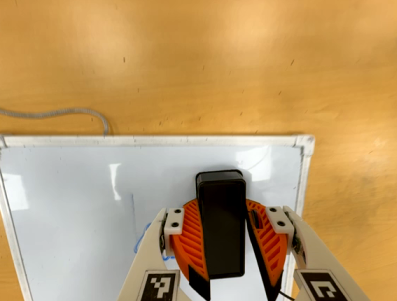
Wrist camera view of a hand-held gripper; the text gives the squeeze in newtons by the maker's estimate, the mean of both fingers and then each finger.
{"total": 10.0, "left": 11.2, "right": 8.8}